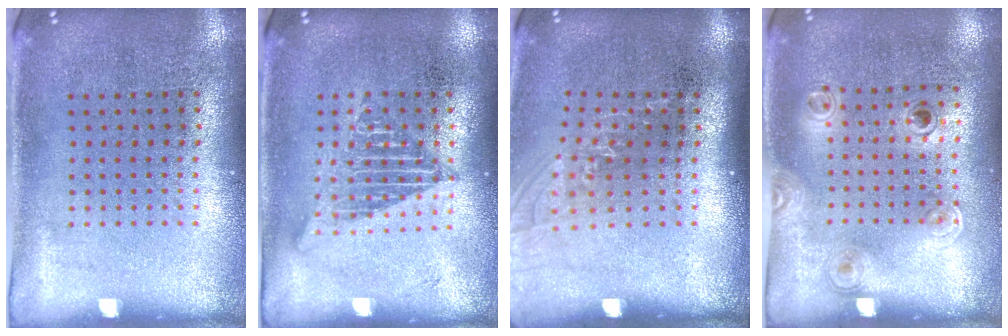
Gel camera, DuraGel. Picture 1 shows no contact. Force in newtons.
{"total": 1.3, "press": 1.3, "slide": 0.1}
{"total": 1.1, "press": 0.9, "slide": 0.6}
{"total": 1.1, "press": 0.9, "slide": 0.7}